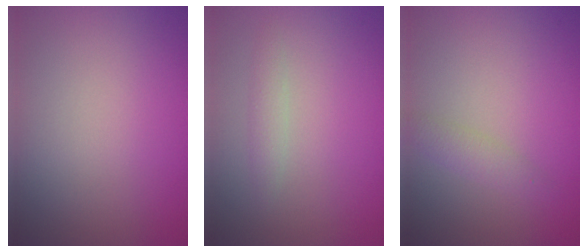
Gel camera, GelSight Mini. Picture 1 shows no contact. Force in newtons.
{"total": 1.2, "press": 1.2, "slide": 0.0}
{"total": 1.4, "press": 1.4, "slide": 0.1}